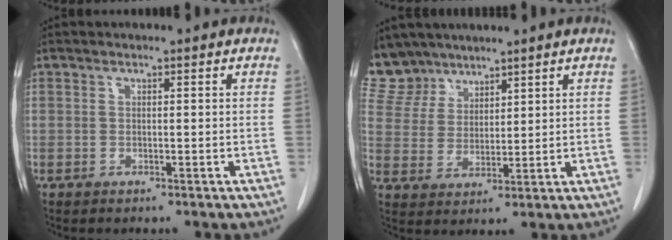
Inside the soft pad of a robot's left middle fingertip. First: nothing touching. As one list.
[{"total": 7.4, "force": [6.5, 3.7, 0.0], "torque": [-0.002, 0.006, 0.139]}]